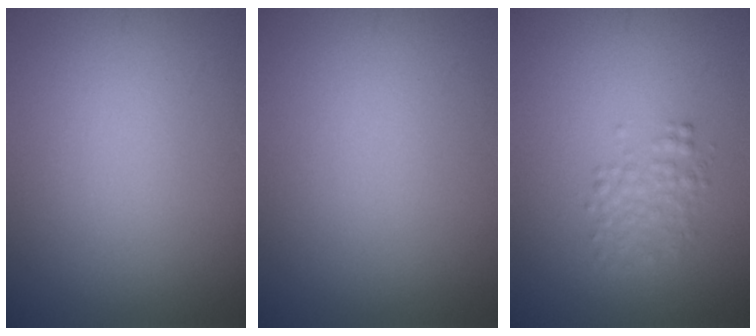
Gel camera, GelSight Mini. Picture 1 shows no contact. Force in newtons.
{"total": 0.0}
{"total": 2.0, "press": 2.0, "slide": 0.0}